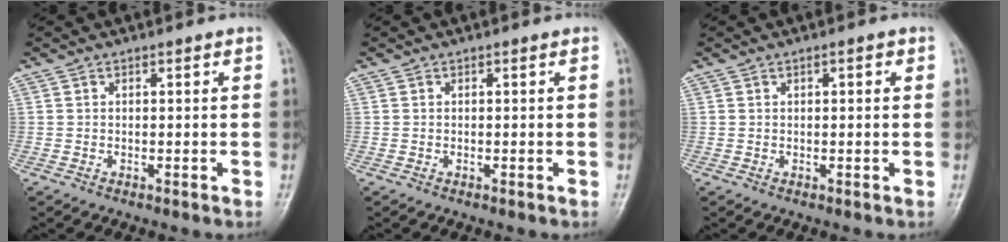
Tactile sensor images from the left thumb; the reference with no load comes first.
{"total": 0.0}
{"total": 1.3, "force": [0.5, 0.5, 1.1], "torque": [-0.014, 0.002, 0.005]}